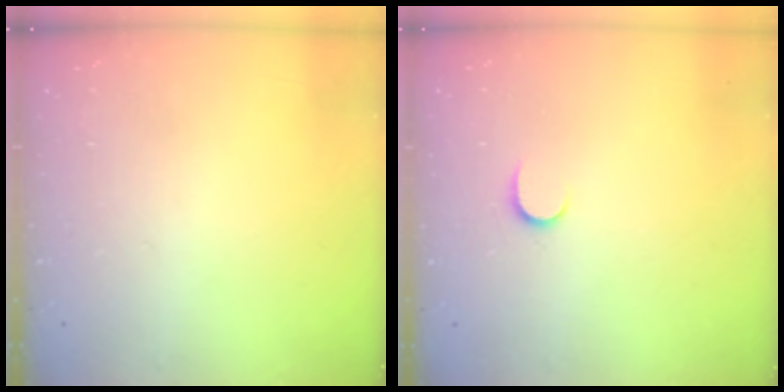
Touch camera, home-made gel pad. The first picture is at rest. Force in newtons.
{"total": 3.8, "press": 3.8, "slide": 0.4}